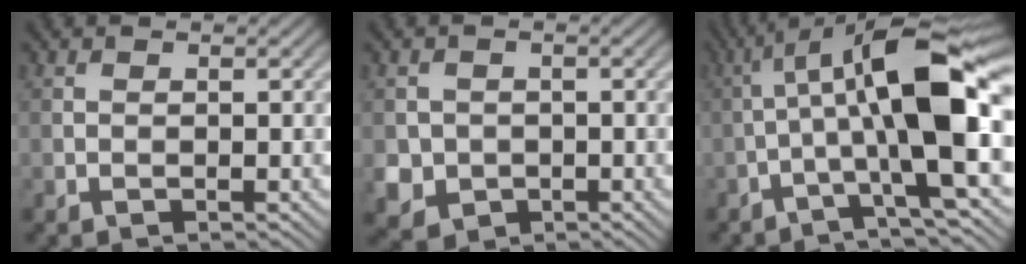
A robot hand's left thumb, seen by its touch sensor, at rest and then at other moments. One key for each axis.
{"total": 3.6, "fx": -0.6, "fy": 3.4, "fz": 1.0, "tx": -0.034, "ty": -0.017, "tz": -0.015}
{"total": 13.2, "fx": -0.8, "fy": 2.6, "fz": 12.9, "tx": -0.209, "ty": 0.030, "tz": -0.020}